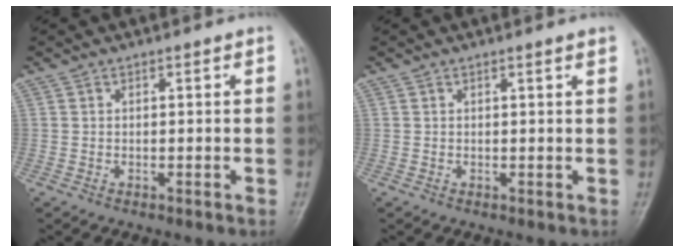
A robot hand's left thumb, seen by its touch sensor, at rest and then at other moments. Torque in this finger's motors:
{"motor_torque": [-0.24, -0.10, 0.13, 0.12, 0.05]}